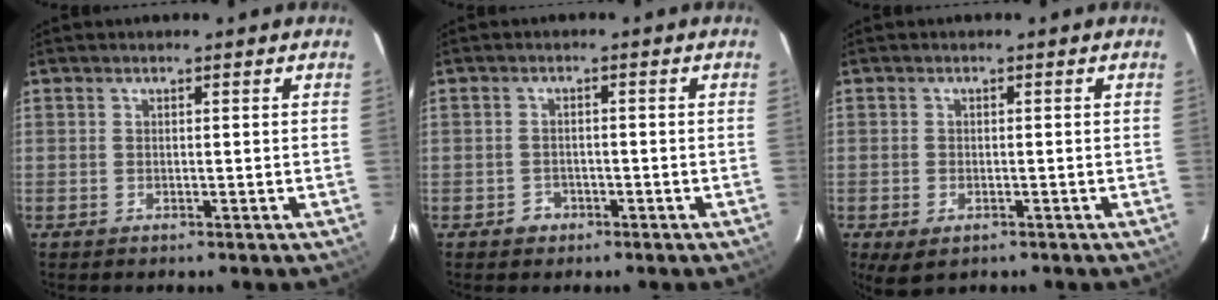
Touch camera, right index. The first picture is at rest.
{"total": 2.5, "force": [-1.4, 2.1, 0.3], "torque": [-0.010, 0.006, -0.019]}
{"total": 3.6, "force": [-1.8, 2.3, 2.2], "torque": [-0.043, -0.012, -0.028]}